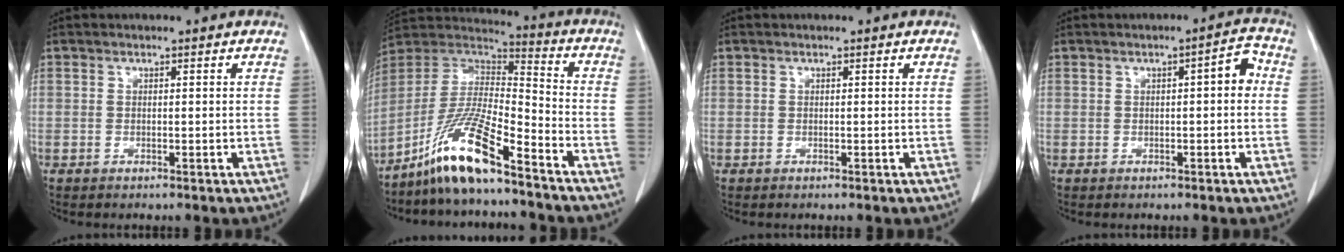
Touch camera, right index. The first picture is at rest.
{"total": 13.7, "force": [-9.6, 1.2, 9.7], "torque": [-0.198, -0.002, -0.180]}
{"total": 0.0}
{"total": 3.4, "force": [0.3, 0.8, 3.3], "torque": [-0.042, 0.015, 0.000]}